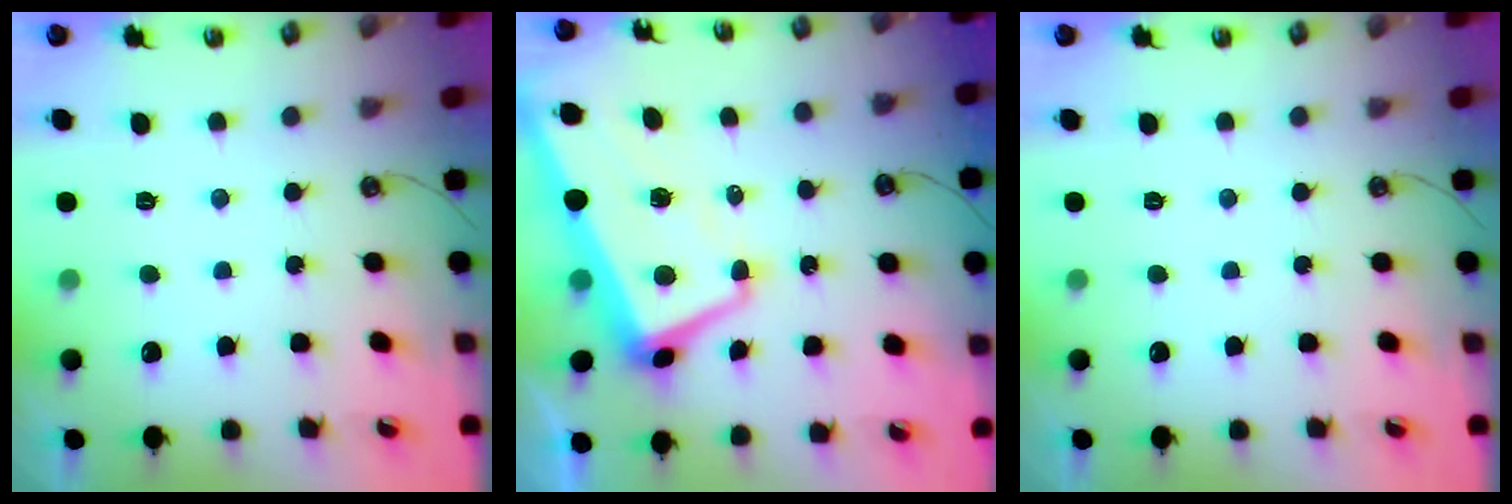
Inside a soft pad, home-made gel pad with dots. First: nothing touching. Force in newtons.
{"total": 4.9, "press": 4.7, "slide": 1.2}
{"total": 0.0}